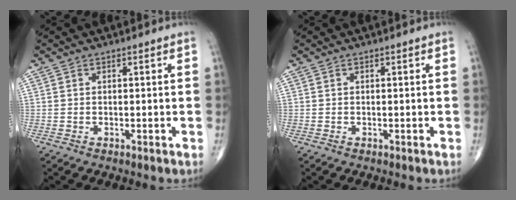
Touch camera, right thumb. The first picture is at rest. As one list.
[{"total": 0.0}]